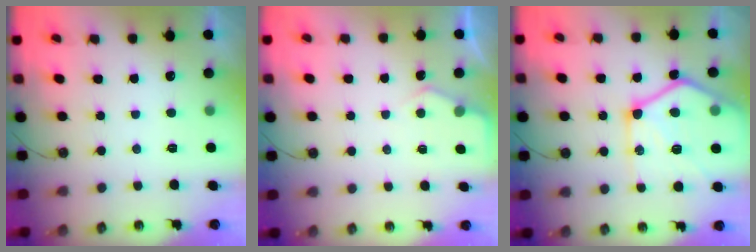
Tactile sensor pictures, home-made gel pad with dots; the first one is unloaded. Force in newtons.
{"total": 4.3, "press": 4.3, "slide": 0.5}
{"total": 23.2, "press": 23.0, "slide": 2.3}